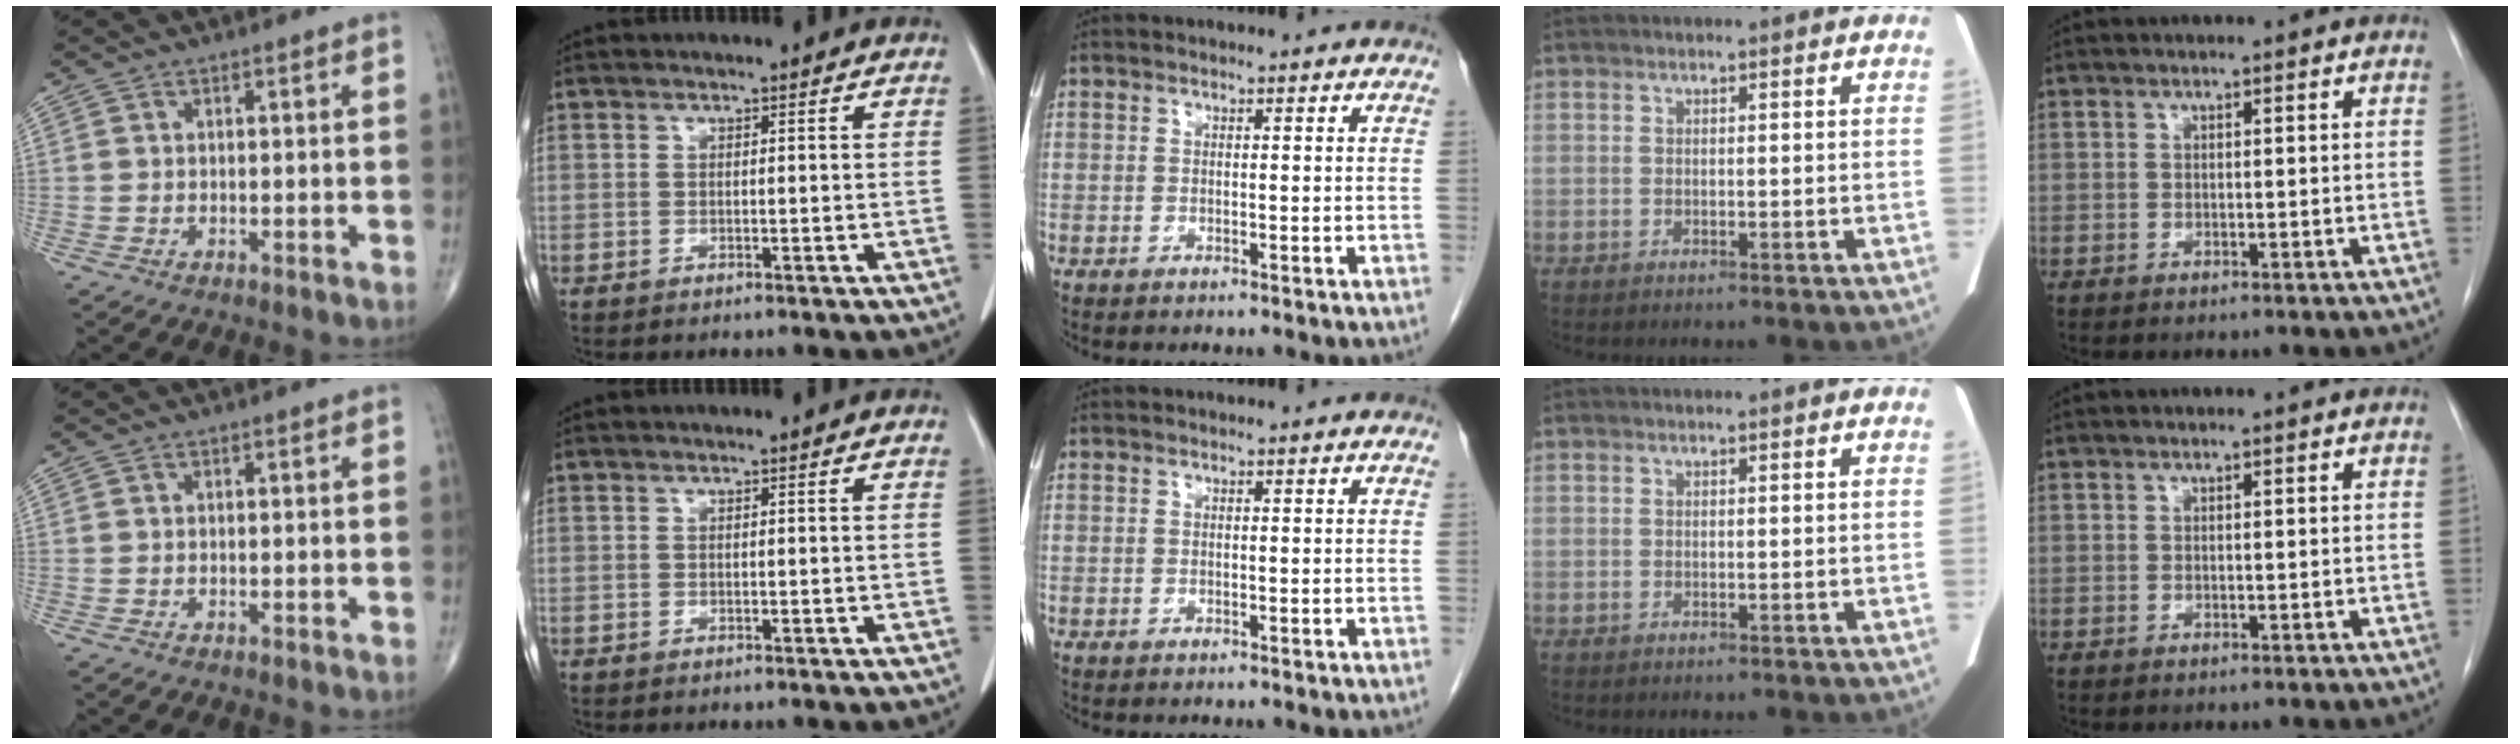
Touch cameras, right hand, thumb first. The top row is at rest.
{}